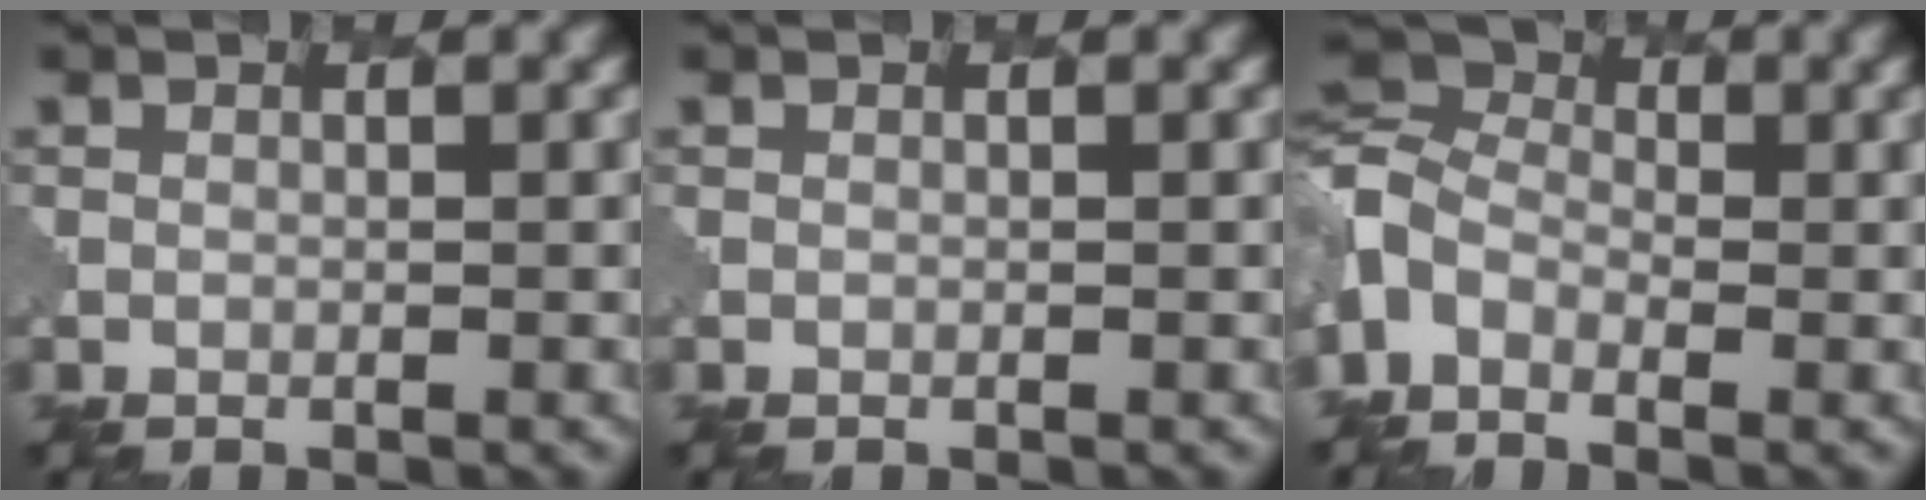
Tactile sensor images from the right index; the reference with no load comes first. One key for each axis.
{"total": 0.0}
{"total": 5.4, "fx": -1.5, "fy": 3.8, "fz": 3.6, "tx": -0.078, "ty": 0.003, "tz": -0.048}